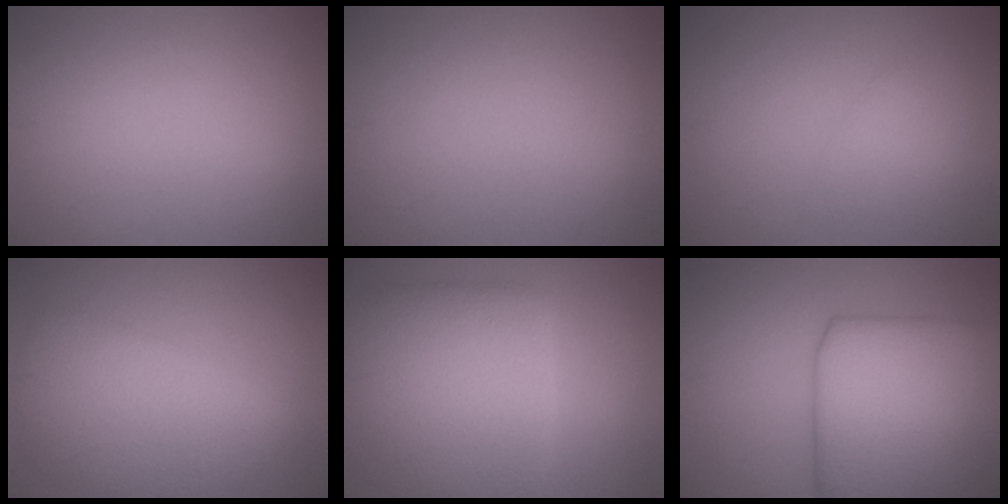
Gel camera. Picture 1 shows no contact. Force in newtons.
{"total": 0.0}
{"total": 1.3, "press": 1.3, "slide": 0.1}
{"total": 5.7, "press": 5.7, "slide": 0.1}
{"total": 8.6, "press": 8.6, "slide": 0.3}
{"total": 12.1, "press": 12.1, "slide": 0.3}